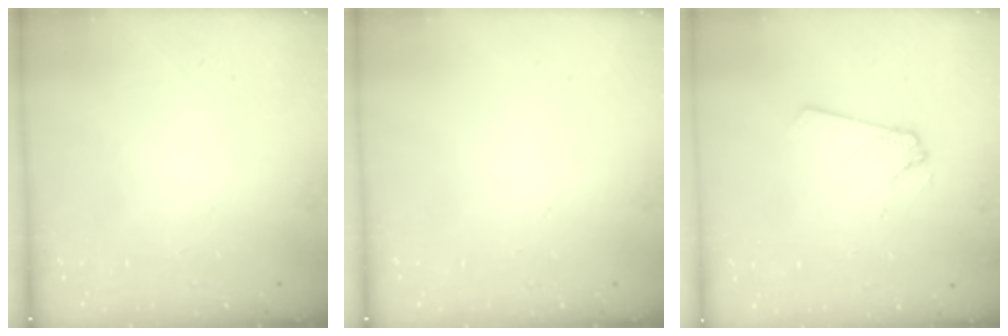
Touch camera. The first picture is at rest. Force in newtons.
{"total": 0.0}
{"total": 2.4, "press": 2.4, "slide": 0.2}